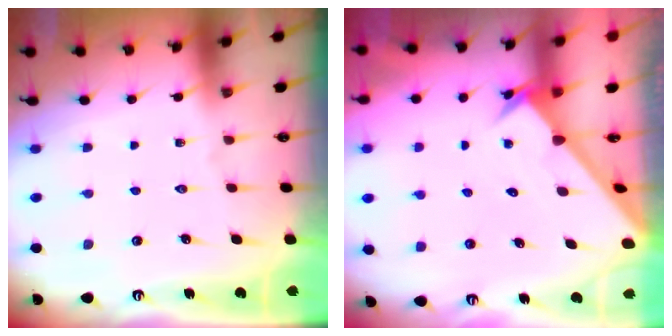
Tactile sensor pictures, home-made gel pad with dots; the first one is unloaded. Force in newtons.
{"total": 2.5, "press": 2.5, "slide": 0.2}